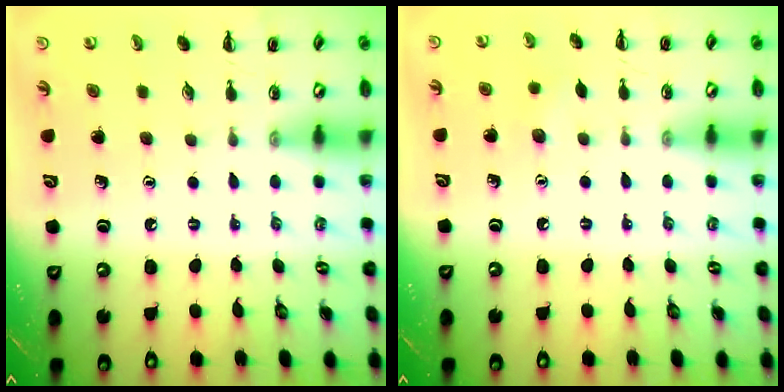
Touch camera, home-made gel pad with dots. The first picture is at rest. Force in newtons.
{"total": 4.5, "press": 4.4, "slide": 1.0}